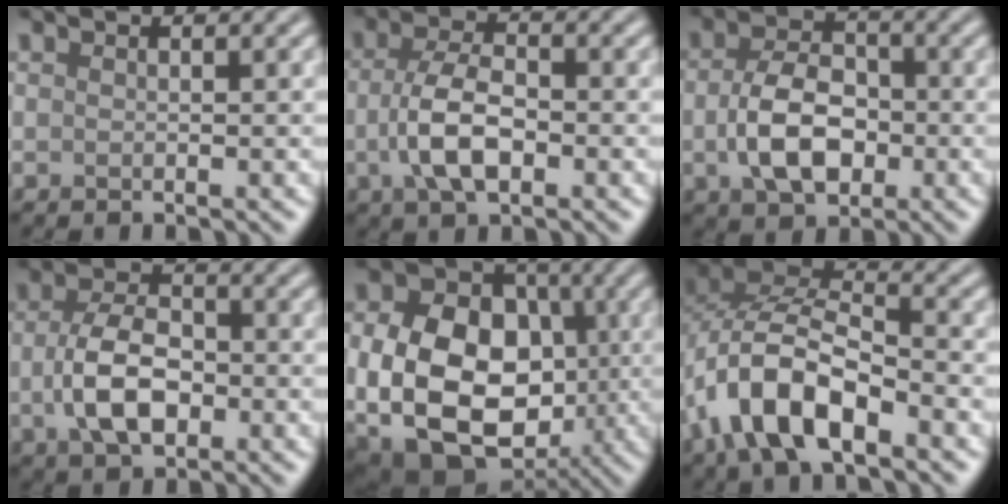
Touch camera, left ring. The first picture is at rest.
{"total": 5.0, "force": [-1.1, 2.4, 4.2], "torque": [-0.089, 0.001, -0.023]}
{"total": 5.8, "force": [-1.0, 3.7, 4.4], "torque": [-0.089, -0.003, -0.021]}
{"total": 5.5, "force": [-1.0, 3.1, 4.4], "torque": [-0.089, -0.002, -0.023]}
{"total": 16.3, "force": [-2.2, 12.3, 10.5], "torque": [-0.185, -0.013, -0.043]}
{"total": 9.2, "force": [-4.2, 4.4, 6.9], "torque": [-0.135, 0.015, -0.087]}